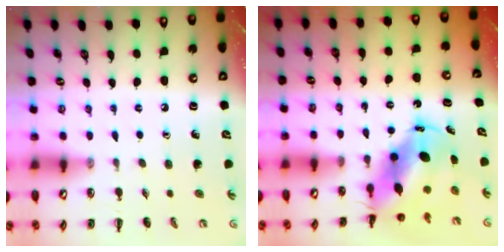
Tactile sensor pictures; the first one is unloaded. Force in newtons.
{"total": 8.9, "press": 8.6, "slide": 2.3}